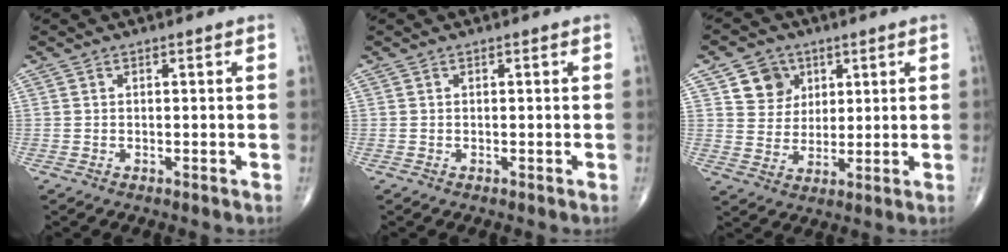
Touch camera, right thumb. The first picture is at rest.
{"total": 0.0}
{"total": 7.2, "force": [3.3, 6.1, 2.0], "torque": [-0.004, -0.014, 0.060]}